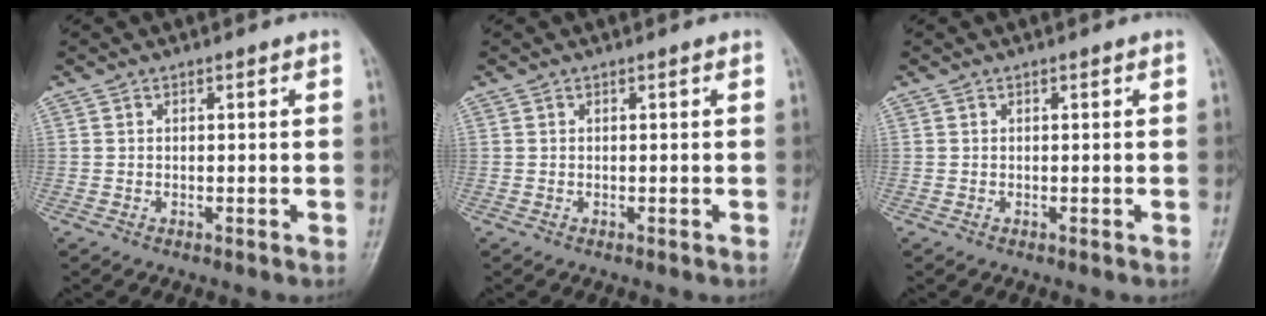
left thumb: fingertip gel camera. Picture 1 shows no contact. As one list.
[{"total": 0.0}, {"total": 0.0}]